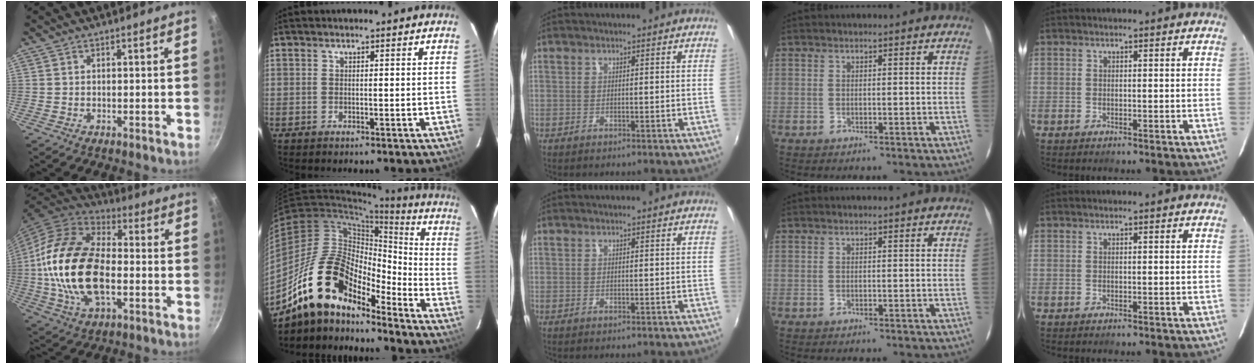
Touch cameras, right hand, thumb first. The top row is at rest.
{"thumb": {"total": 23.1, "force": [-2.1, 13.3, 18.7], "torque": [-0.356, 0.026, -0.043]}, "index": {"total": 17.9, "force": [-13.8, 7.2, 8.8], "torque": [-0.156, 0.009, -0.260]}}